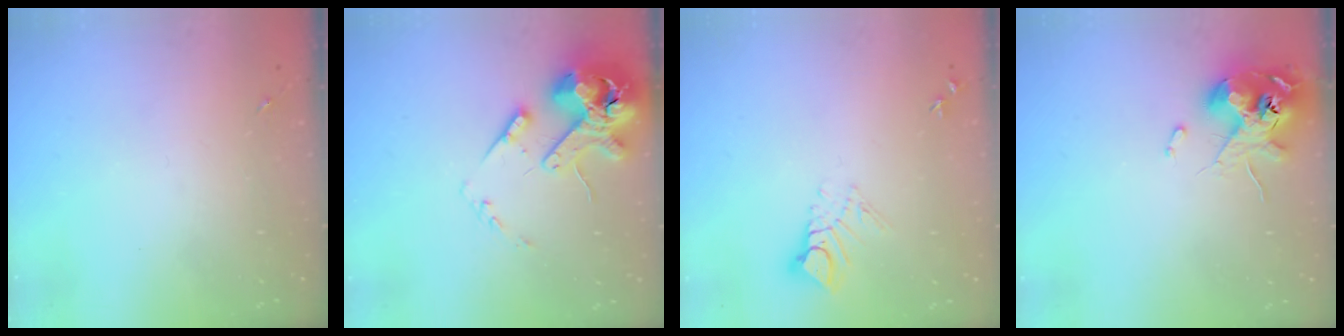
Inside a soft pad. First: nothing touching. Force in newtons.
{"total": 15.9, "press": 15.7, "slide": 2.5}
{"total": 7.9, "press": 7.8, "slide": 0.7}
{"total": 11.6, "press": 11.4, "slide": 2.1}